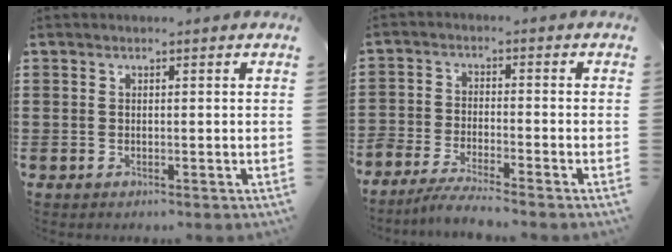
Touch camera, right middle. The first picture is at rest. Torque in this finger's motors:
{"motor_torque": [1.41, -0.73, 0.36, 0.21]}